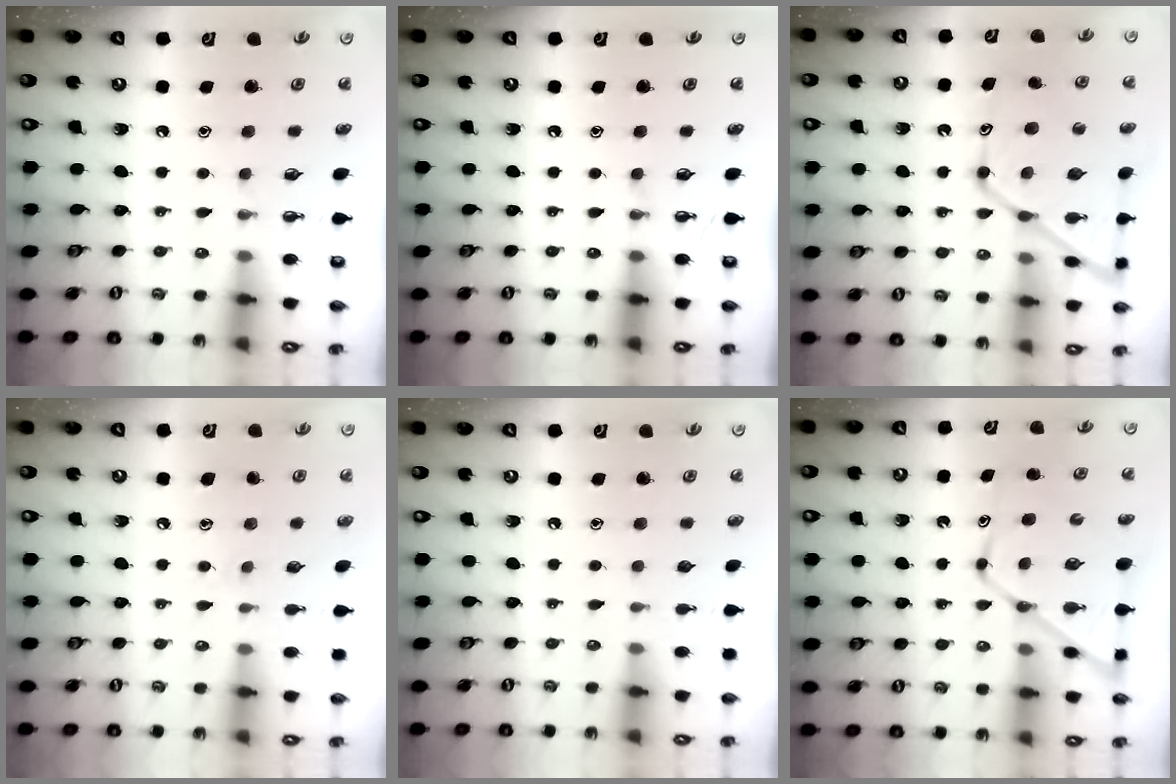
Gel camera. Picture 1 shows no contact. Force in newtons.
{"total": 0.0}
{"total": 16.2, "press": 16.2, "slide": 1.4}
{"total": 6.5, "press": 6.5, "slide": 0.6}
{"total": 0.0}
{"total": 12.3, "press": 12.2, "slide": 1.3}